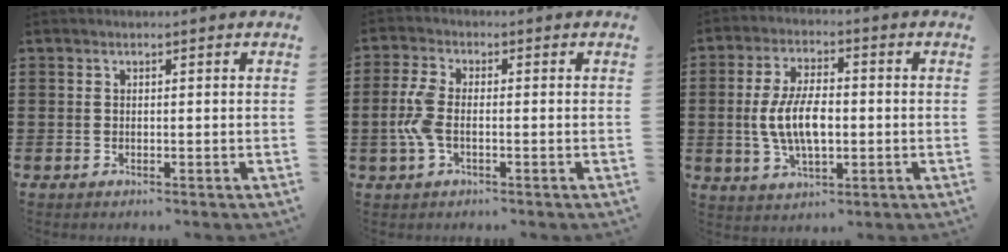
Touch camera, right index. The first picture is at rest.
{"total": 5.2, "force": [-0.9, 2.4, 4.5], "torque": [-0.121, -0.008, -0.027]}
{"total": 8.4, "force": [-0.6, 3.9, 7.5], "torque": [-0.169, -0.004, -0.019]}